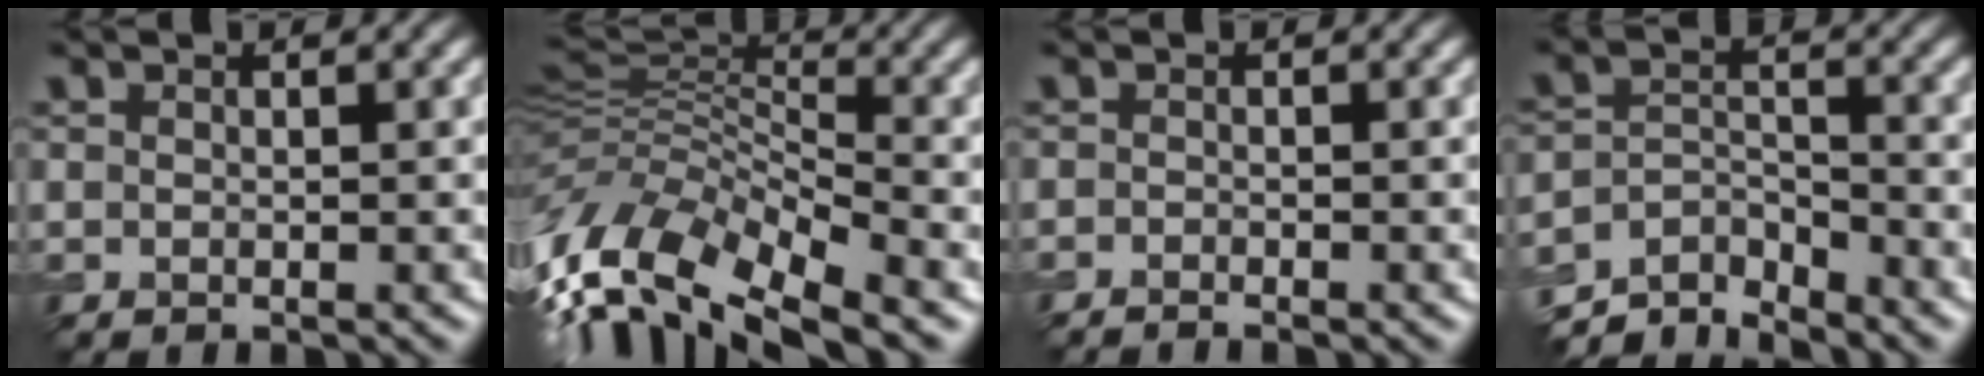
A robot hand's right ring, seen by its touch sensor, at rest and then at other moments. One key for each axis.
{"total": 11.9, "fx": -6.9, "fy": 5.2, "fz": 8.3, "tx": -0.175, "ty": 0.015, "tz": -0.127}
{"total": 1.2, "fx": -1.1, "fy": 0.1, "fz": 0.5, "tx": -0.010, "ty": 0.000, "tz": -0.024}
{"total": 5.5, "fx": -5.0, "fy": 1.6, "fz": 1.8, "tx": -0.026, "ty": 0.000, "tz": -0.092}